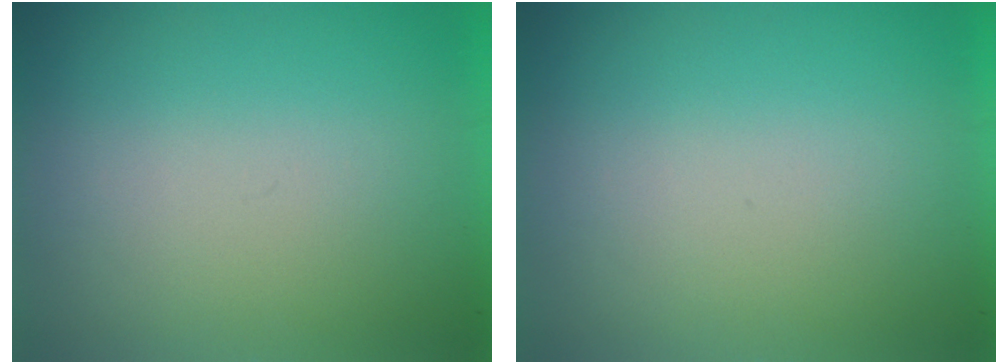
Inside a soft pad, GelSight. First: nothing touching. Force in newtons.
{"total": 0.0}